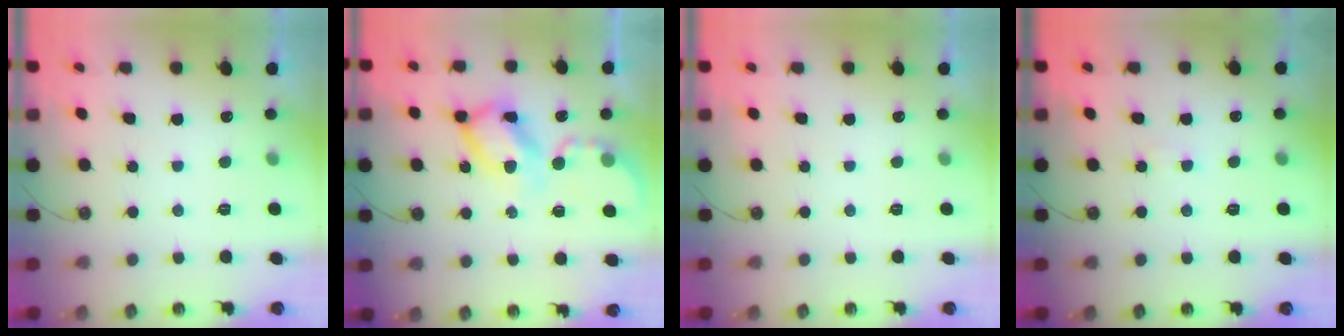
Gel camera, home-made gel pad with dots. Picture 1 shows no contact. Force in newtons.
{"total": 12.4, "press": 12.3, "slide": 1.2}
{"total": 0.0}
{"total": 1.2, "press": 1.1, "slide": 0.2}